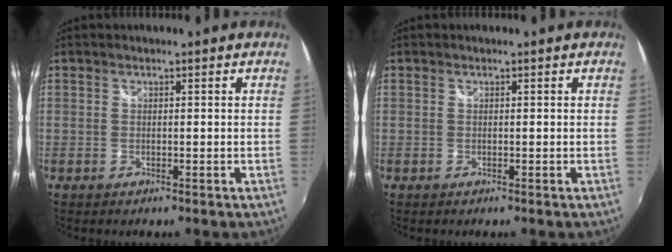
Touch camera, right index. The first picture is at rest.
{"total": 0.0}